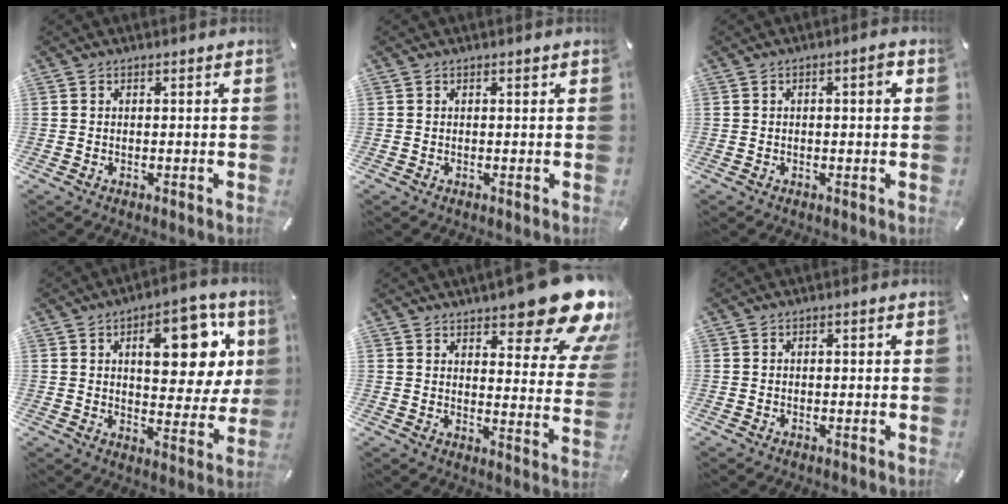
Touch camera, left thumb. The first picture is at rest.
{"total": 0.6, "force": [0.3, 0.3, 0.4], "torque": [-0.007, 0.002, 0.004]}
{"total": 2.9, "force": [0.4, 1.0, 2.7], "torque": [-0.036, 0.004, 0.000]}
{"total": 17.6, "force": [6.3, 8.9, 13.8], "torque": [-0.176, -0.019, 0.097]}
{"total": 17.4, "force": [12.4, 5.9, 10.7], "torque": [-0.135, -0.096, 0.205]}
{"total": 0.7, "force": [-0.2, 0.3, 0.6], "torque": [-0.010, 0.001, -0.005]}